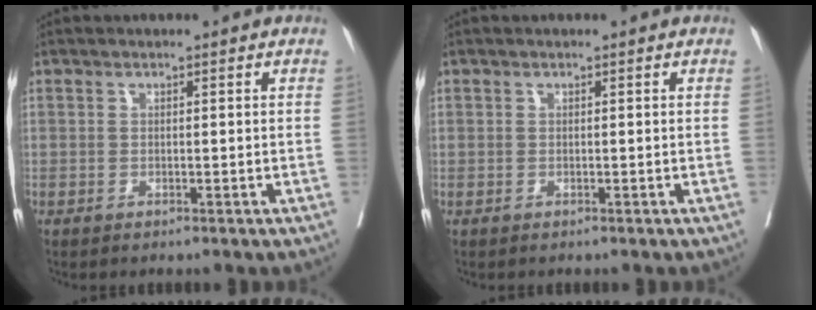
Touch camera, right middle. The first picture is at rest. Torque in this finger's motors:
{"motor_torque": [-0.79, 0.28, -0.25, -0.08]}